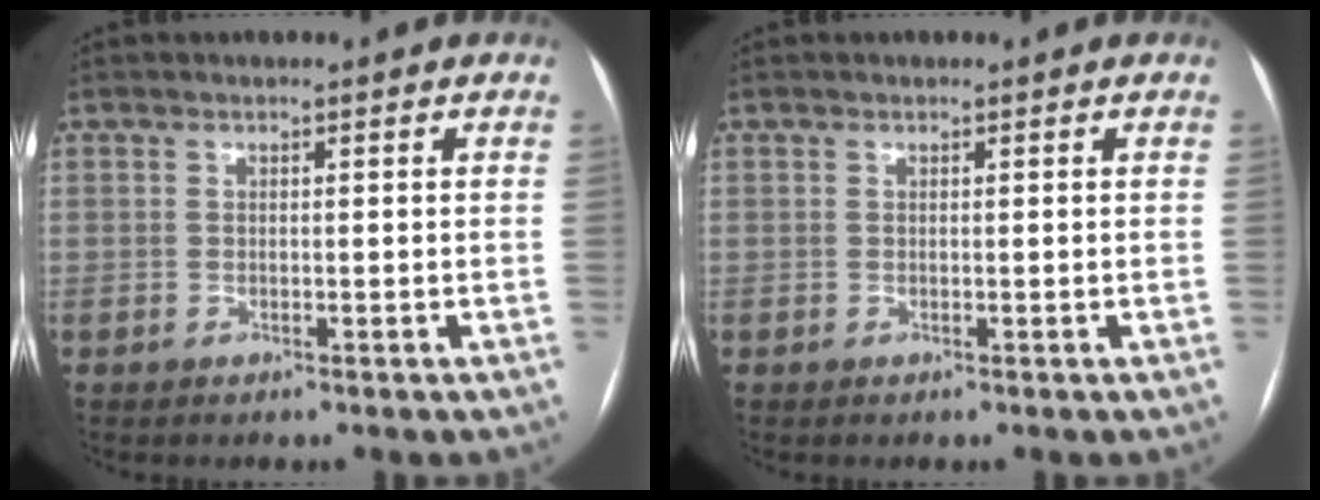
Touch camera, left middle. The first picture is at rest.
{"total": 0.0}